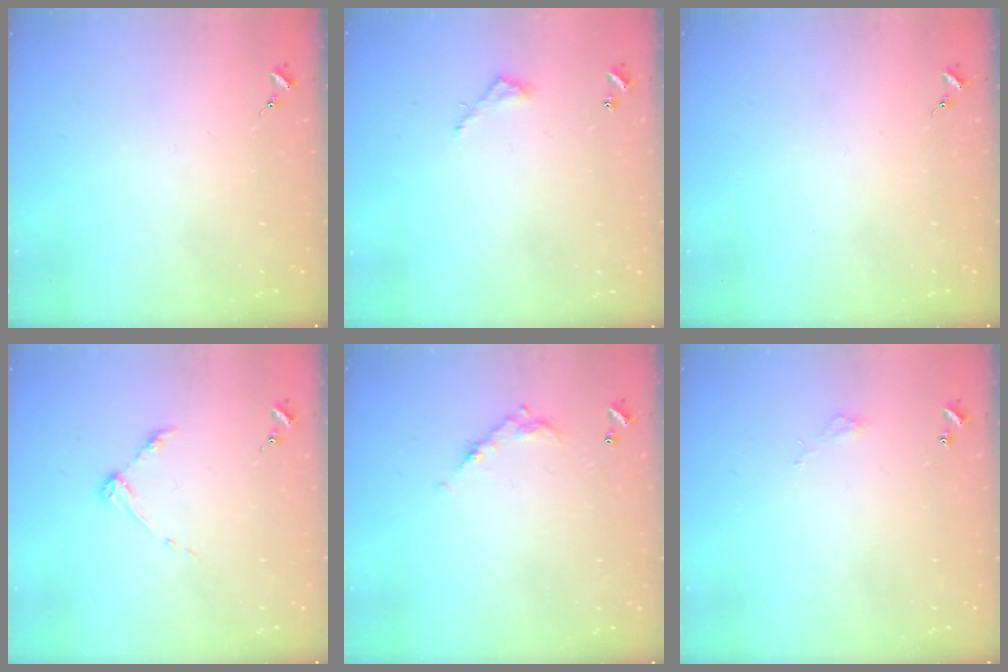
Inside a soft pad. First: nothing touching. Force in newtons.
{"total": 3.9, "press": 3.9, "slide": 0.3}
{"total": 0.0}
{"total": 4.9, "press": 4.8, "slide": 0.7}
{"total": 8.4, "press": 8.4, "slide": 0.4}
{"total": 2.8, "press": 2.8, "slide": 0.2}